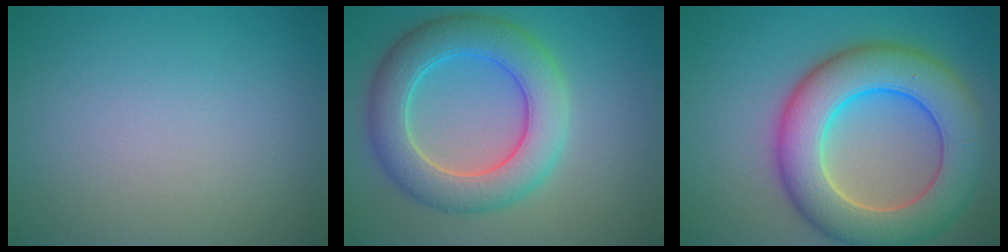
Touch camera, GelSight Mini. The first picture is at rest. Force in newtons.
{"total": 7.1, "press": 7.1, "slide": 0.6}
{"total": 10.4, "press": 10.4, "slide": 0.6}